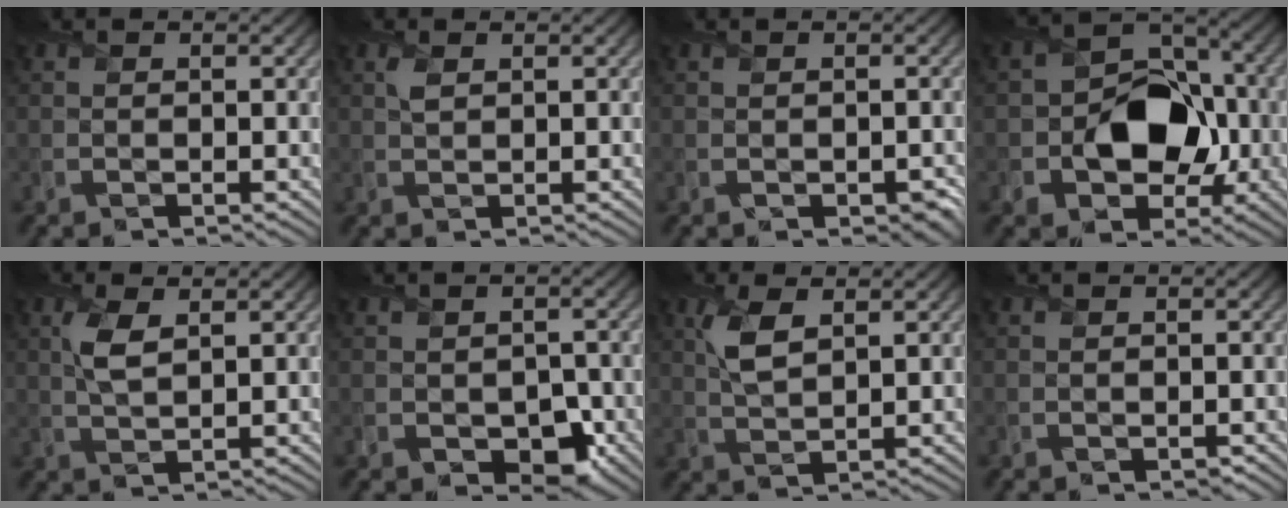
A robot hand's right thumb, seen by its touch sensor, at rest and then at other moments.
{"total": 1.3, "force": [0.6, 0.7, 0.9], "torque": [-0.025, -0.001, 0.015]}
{"total": 1.6, "force": [-0.6, 1.1, 0.9], "torque": [-0.013, -0.013, -0.003]}
{"total": 10.9, "force": [-2.0, 8.1, 7.0], "torque": [-0.102, 0.002, -0.048]}
{"total": 3.7, "force": [1.3, 1.5, 3.1], "torque": [-0.076, 0.002, 0.029]}
{"total": 4.4, "force": [-1.5, 3.1, 2.7], "torque": [-0.040, -0.018, -0.020]}
{"total": 4.4, "force": [1.9, 1.9, 3.5], "torque": [-0.088, 0.002, 0.039]}
{"total": 0.6, "force": [-0.4, 0.4, 0.3], "torque": [-0.005, -0.002, -0.006]}